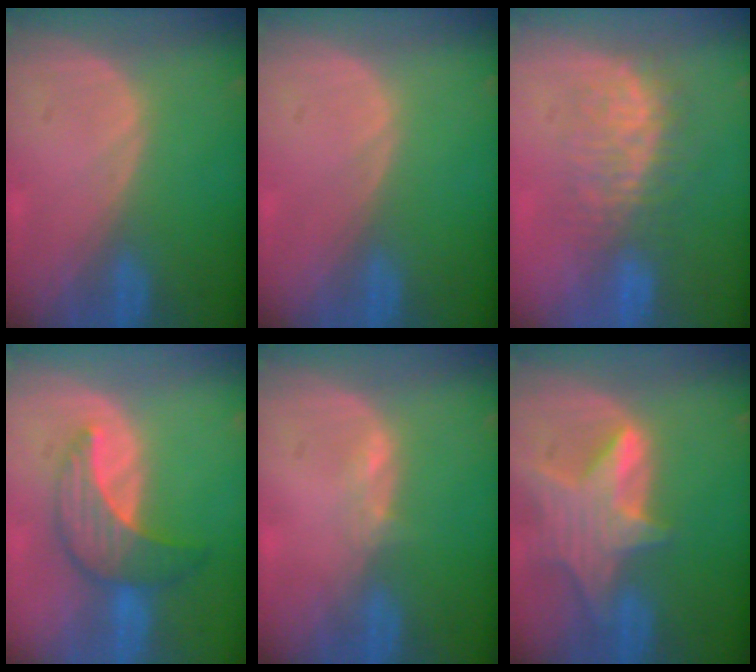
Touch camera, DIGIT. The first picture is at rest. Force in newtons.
{"total": 0.0}
{"total": 7.6, "press": 7.3, "slide": 2.1}
{"total": 7.0, "press": 6.9, "slide": 1.0}
{"total": 1.3, "press": 1.2, "slide": 0.5}
{"total": 8.2, "press": 7.3, "slide": 3.7}